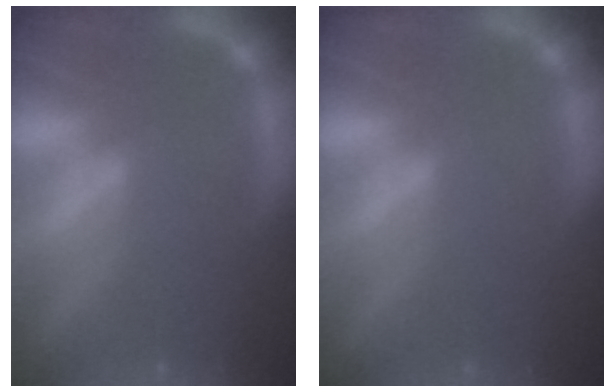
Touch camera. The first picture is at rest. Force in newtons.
{"total": 0.0}